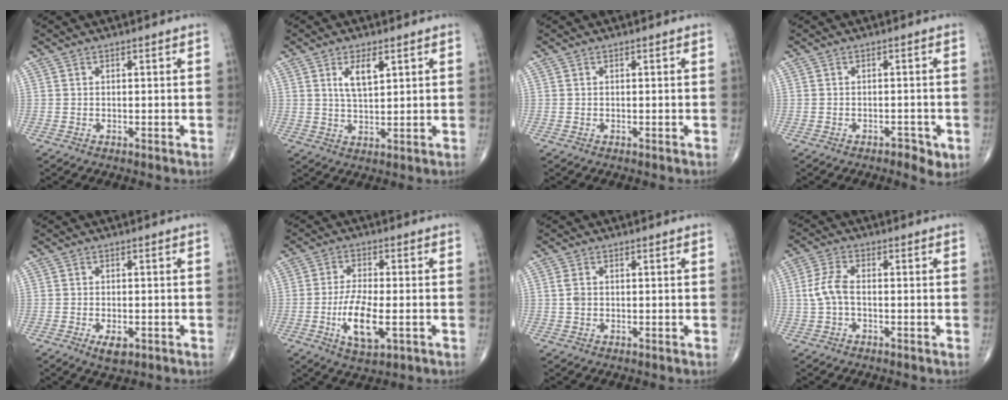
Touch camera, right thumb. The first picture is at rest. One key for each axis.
{"total": 5.4, "fx": 2.3, "fy": 2.2, "fz": 4.3, "tx": -0.074, "ty": -0.015, "tz": 0.045}
{"total": 0.0}
{"total": 2.9, "fx": -1.4, "fy": 1.5, "fz": 2.0, "tx": -0.023, "ty": 0.008, "tz": -0.017}
{"total": 3.3, "fx": -1.5, "fy": 1.6, "fz": 2.5, "tx": -0.039, "ty": -0.001, "tz": -0.020}
{"total": 9.0, "fx": -2.4, "fy": 3.3, "fz": 8.0, "tx": -0.155, "ty": -0.001, "tz": -0.040}
{"total": 1.7, "fx": 0.1, "fy": 1.1, "fz": 1.2, "tx": -0.028, "ty": -0.001, "tz": 0.002}
{"total": 4.7, "fx": -0.5, "fy": 2.4, "fz": 4.0, "tx": -0.095, "ty": 0.012, "tz": -0.015}